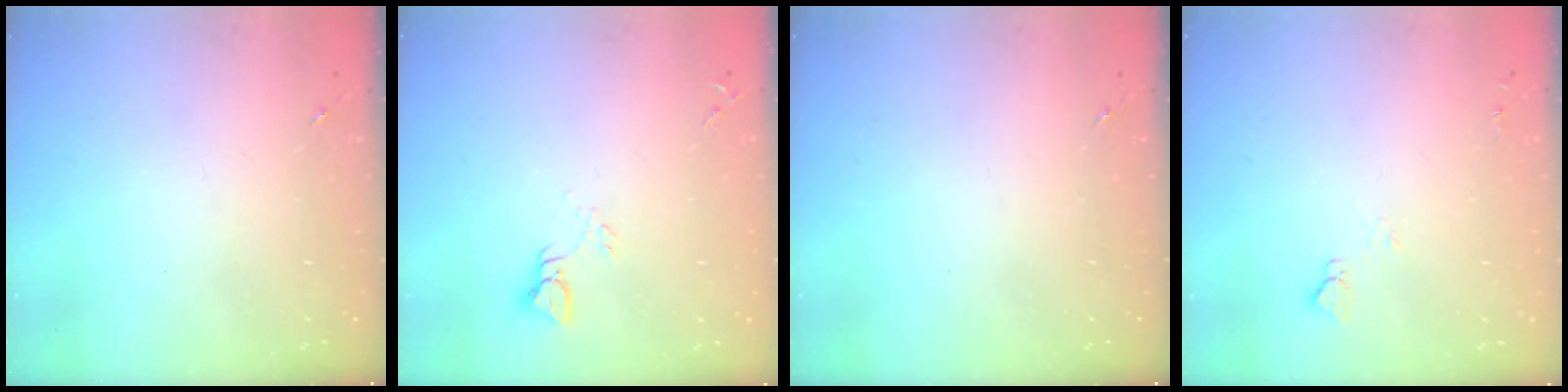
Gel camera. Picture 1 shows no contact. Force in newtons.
{"total": 3.5, "press": 3.4, "slide": 0.3}
{"total": 0.0}
{"total": 4.4, "press": 4.3, "slide": 0.6}